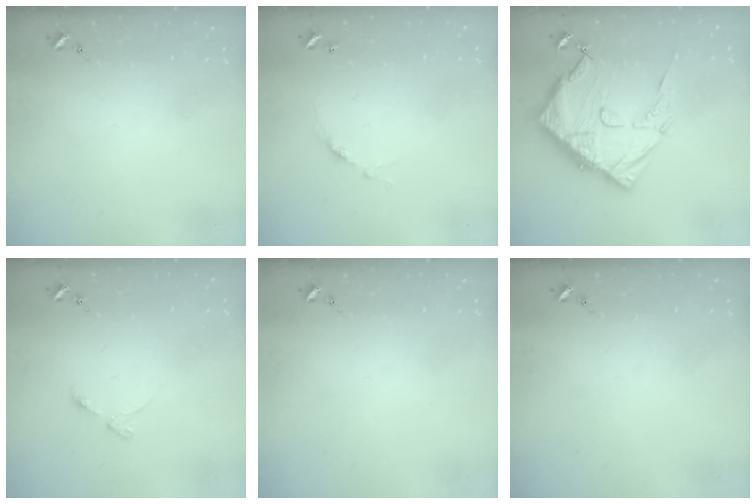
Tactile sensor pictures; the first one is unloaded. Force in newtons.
{"total": 5.1, "press": 5.1, "slide": 0.4}
{"total": 18.0, "press": 17.9, "slide": 1.9}
{"total": 3.5, "press": 3.5, "slide": 0.4}
{"total": 0.0}
{"total": 0.0}